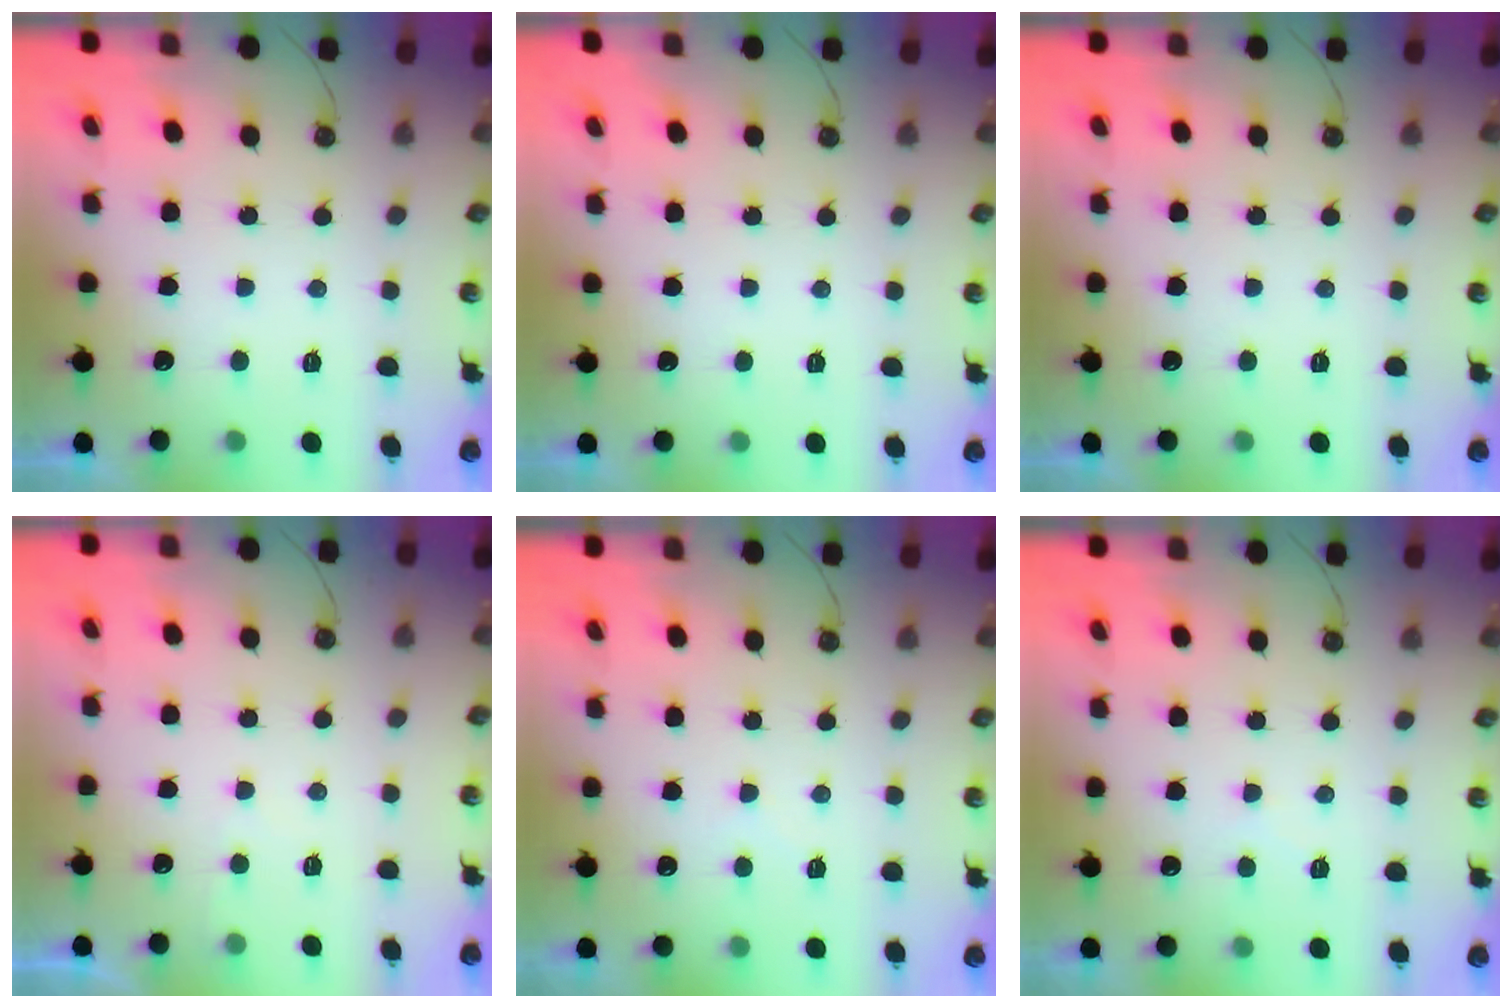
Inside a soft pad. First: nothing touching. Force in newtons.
{"total": 0.0}
{"total": 0.0}
{"total": 2.0, "press": 2.0, "slide": 0.3}
{"total": 3.4, "press": 3.4, "slide": 0.5}
{"total": 5.5, "press": 5.4, "slide": 0.8}